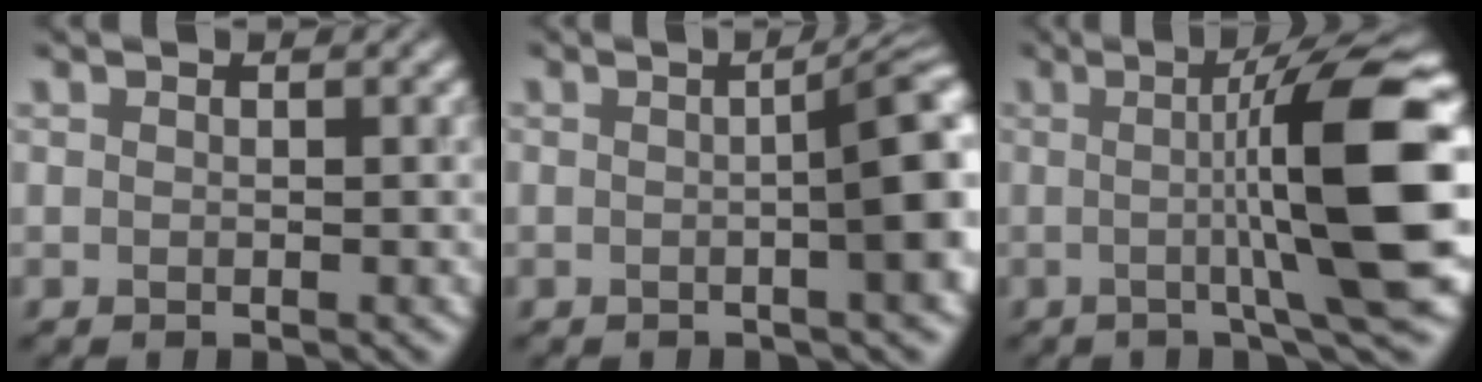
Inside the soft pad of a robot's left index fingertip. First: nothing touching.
{"total": 6.4, "force": [-0.2, 1.5, 6.2], "torque": [-0.060, 0.006, 0.002]}
{"total": 11.3, "force": [0.2, 1.7, 11.2], "torque": [-0.137, 0.002, 0.000]}